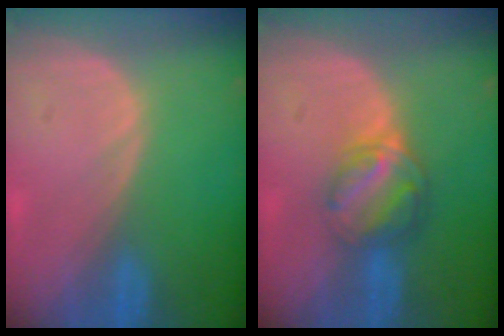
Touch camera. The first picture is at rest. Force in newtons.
{"total": 6.4, "press": 5.4, "slide": 3.3}